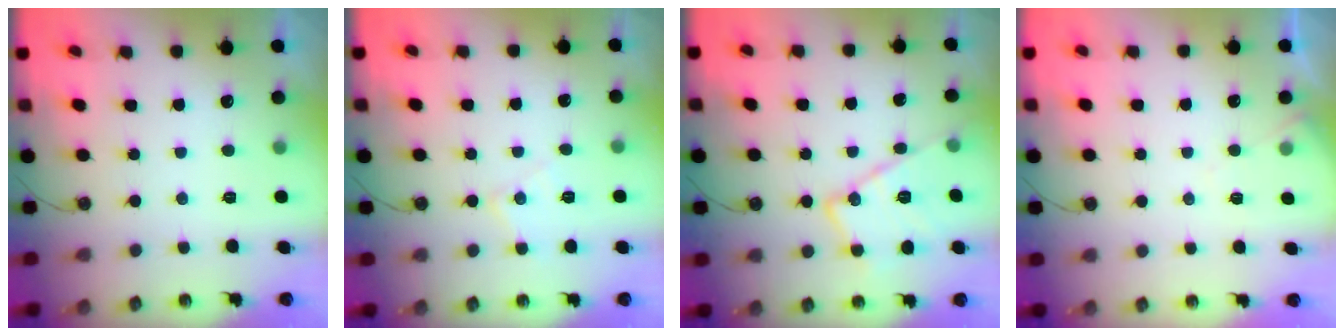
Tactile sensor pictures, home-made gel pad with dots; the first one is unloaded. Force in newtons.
{"total": 6.9, "press": 6.8, "slide": 0.6}
{"total": 15.3, "press": 15.3, "slide": 0.6}
{"total": 5.0, "press": 4.9, "slide": 0.6}